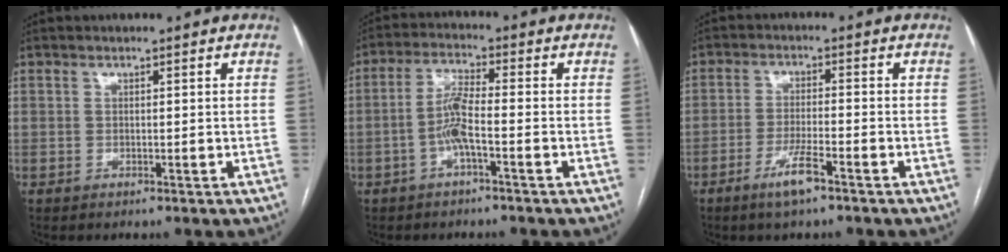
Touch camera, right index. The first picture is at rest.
{"total": 5.1, "force": [-1.6, 0.5, 4.8], "torque": [-0.101, 0.012, -0.032]}
{"total": 5.2, "force": [-3.3, 0.3, 3.9], "torque": [-0.078, -0.006, -0.062]}